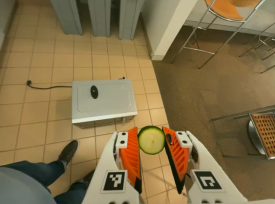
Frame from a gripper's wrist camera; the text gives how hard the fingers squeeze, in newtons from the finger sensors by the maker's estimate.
{"total": 7.0, "left": 6.4, "right": 7.7}